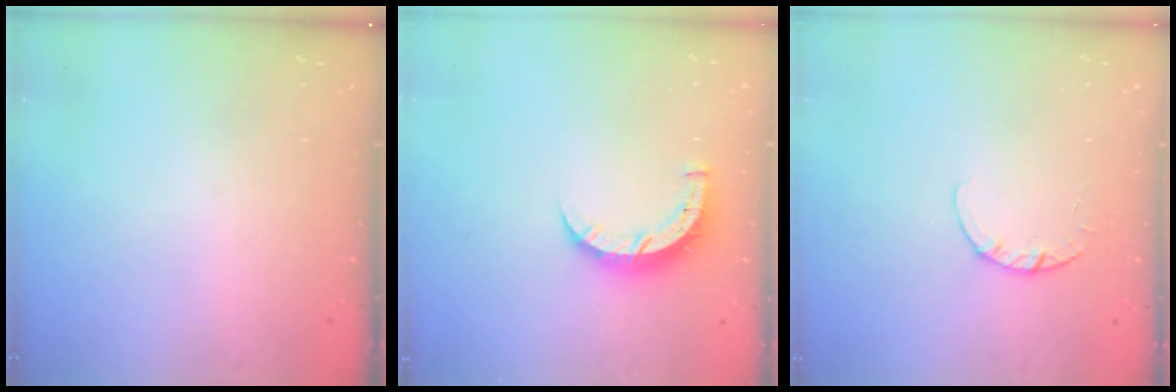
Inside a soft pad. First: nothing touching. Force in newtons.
{"total": 6.7, "press": 6.7, "slide": 0.6}
{"total": 2.7, "press": 2.7, "slide": 0.4}